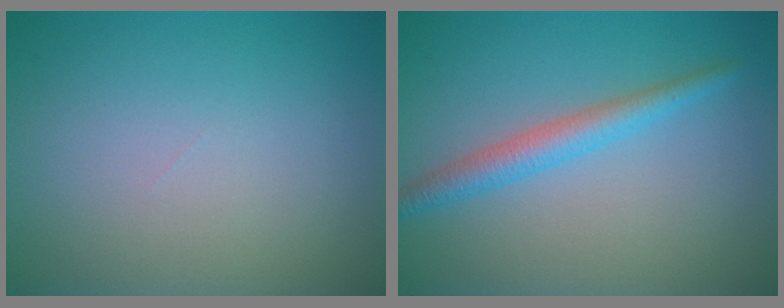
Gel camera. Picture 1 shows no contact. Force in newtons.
{"total": 2.7, "press": 2.7, "slide": 0.1}